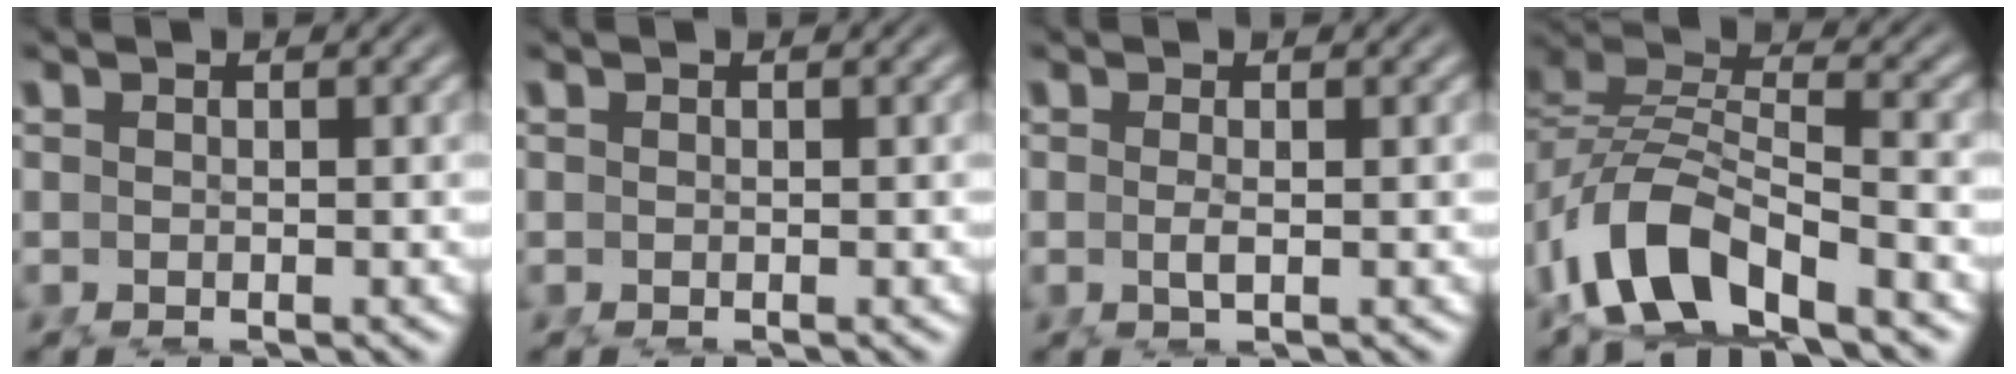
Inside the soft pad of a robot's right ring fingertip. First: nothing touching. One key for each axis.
{"total": 0.0}
{"total": 1.4, "fx": -0.2, "fy": -1.1, "fz": 0.8, "tx": -0.010, "ty": -0.004, "tz": -0.002}
{"total": 6.7, "fx": -2.7, "fy": 3.8, "fz": 4.8, "tx": -0.105, "ty": -0.018, "tz": -0.044}